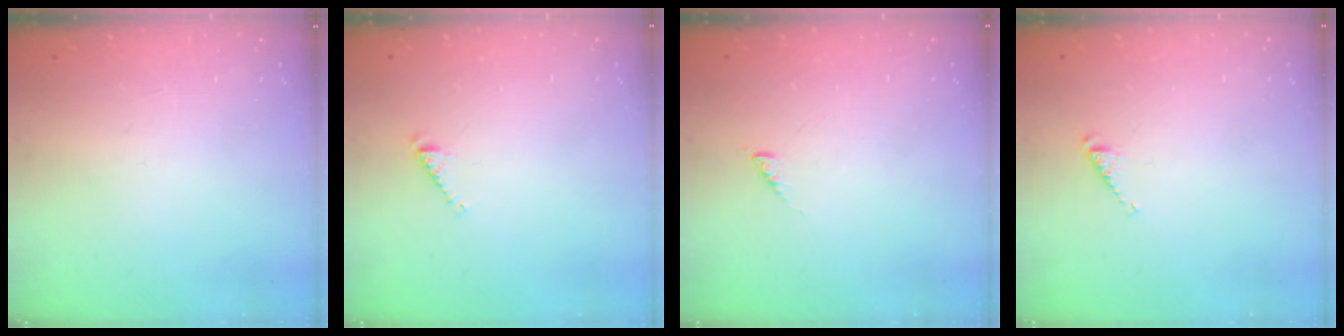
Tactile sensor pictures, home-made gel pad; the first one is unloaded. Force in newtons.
{"total": 3.0, "press": 3.0, "slide": 0.5}
{"total": 0.9, "press": 0.9, "slide": 0.3}
{"total": 3.1, "press": 3.1, "slide": 0.4}